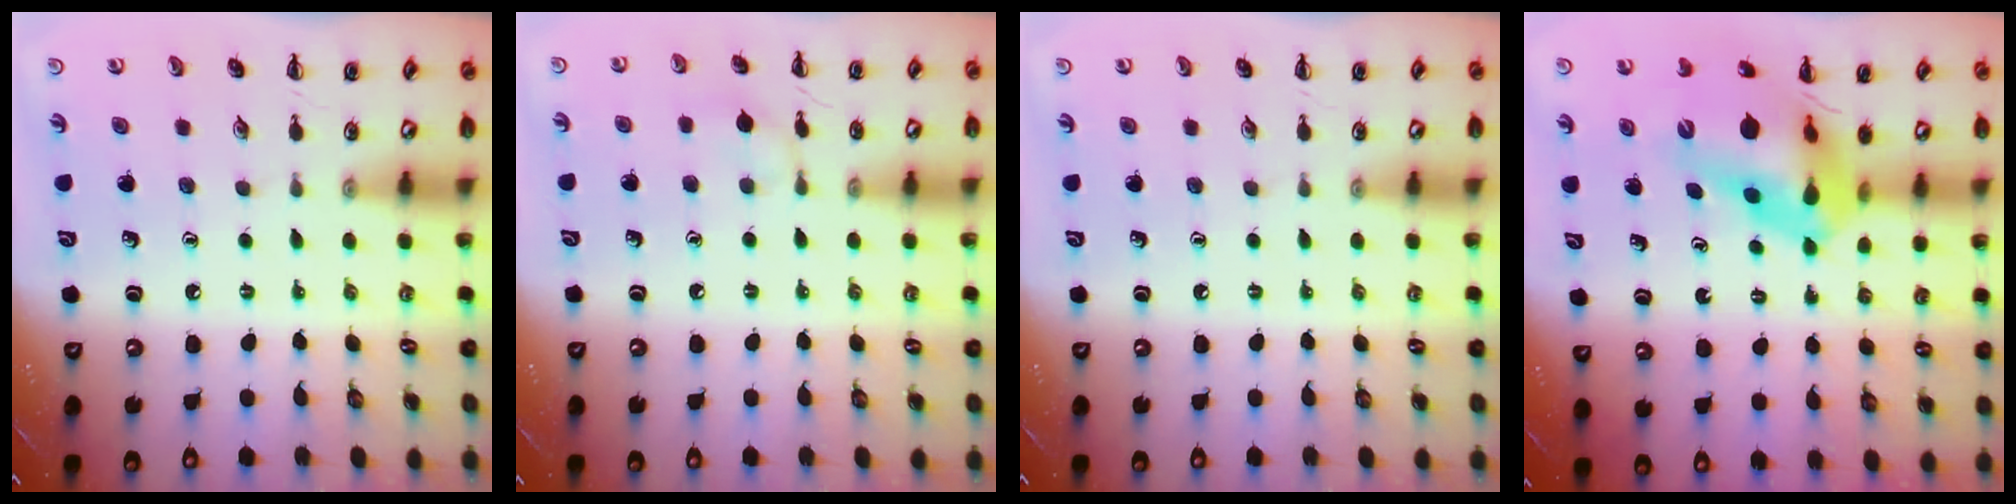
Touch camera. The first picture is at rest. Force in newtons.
{"total": 7.0, "press": 6.8, "slide": 1.5}
{"total": 0.0}
{"total": 14.4, "press": 13.8, "slide": 4.3}